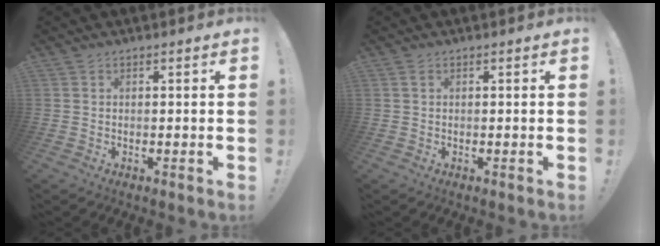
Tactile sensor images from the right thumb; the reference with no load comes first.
{"total": 0.5, "force": [0.2, 0.3, 0.4], "torque": [-0.007, 0.003, 0.003]}